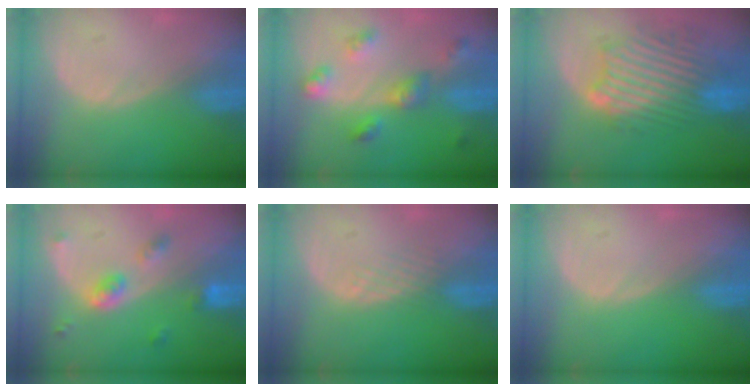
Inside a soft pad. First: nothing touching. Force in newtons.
{"total": 6.0, "press": 5.8, "slide": 1.7}
{"total": 11.0, "press": 10.3, "slide": 3.9}
{"total": 5.1, "press": 4.5, "slide": 2.3}
{"total": 1.8, "press": 1.8, "slide": 0.2}
{"total": 0.0}